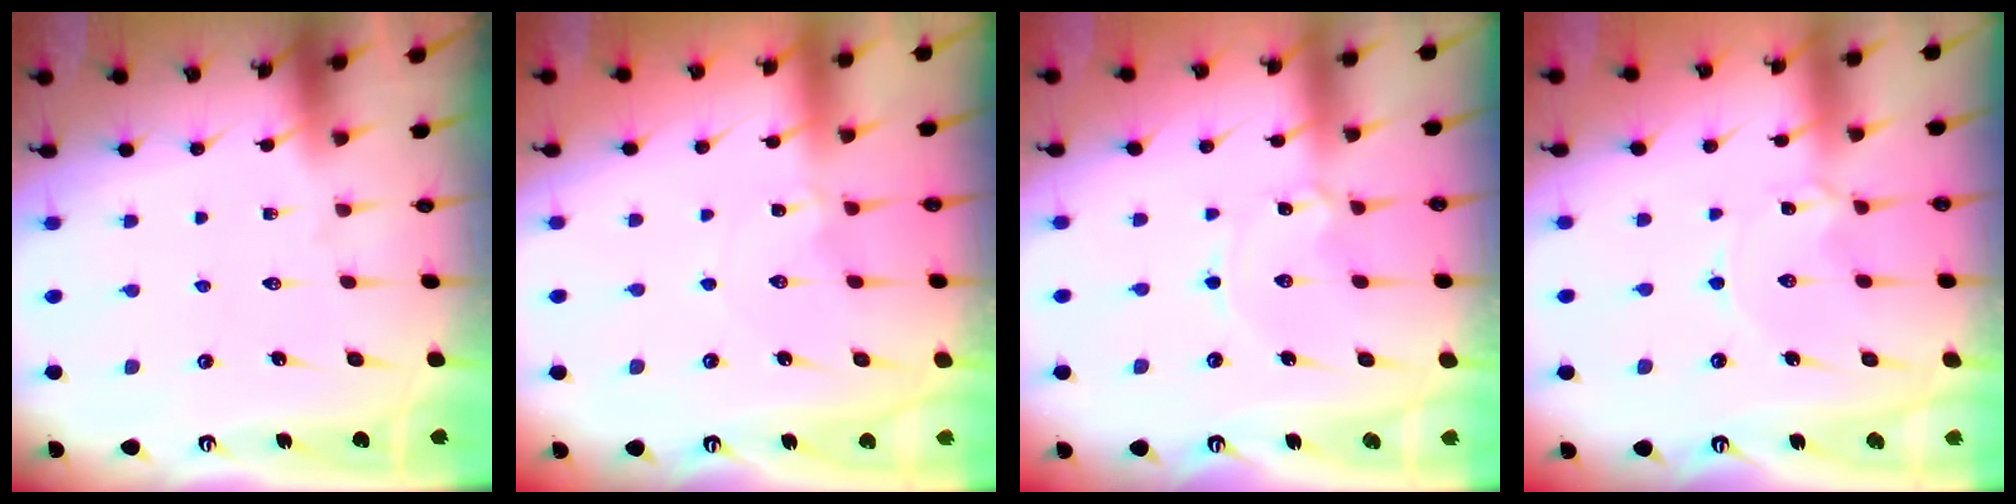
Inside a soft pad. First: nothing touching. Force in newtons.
{"total": 0.0}
{"total": 1.2, "press": 1.1, "slide": 0.1}
{"total": 2.2, "press": 2.2, "slide": 0.2}